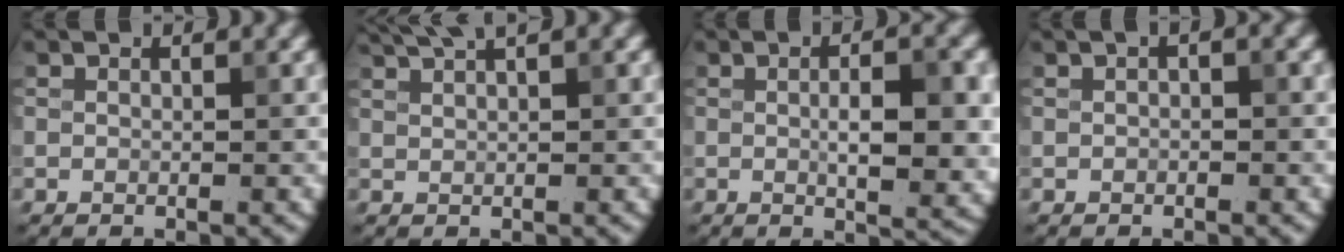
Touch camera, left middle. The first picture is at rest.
{"total": 3.9, "force": [2.9, 1.0, 2.5], "torque": [-0.025, 0.013, 0.029]}
{"total": 5.9, "force": [0.0, 1.9, 5.6], "torque": [-0.086, -0.006, 0.005]}
{"total": 1.2, "force": [0.3, 0.5, 1.0], "torque": [-0.017, 0.003, 0.000]}